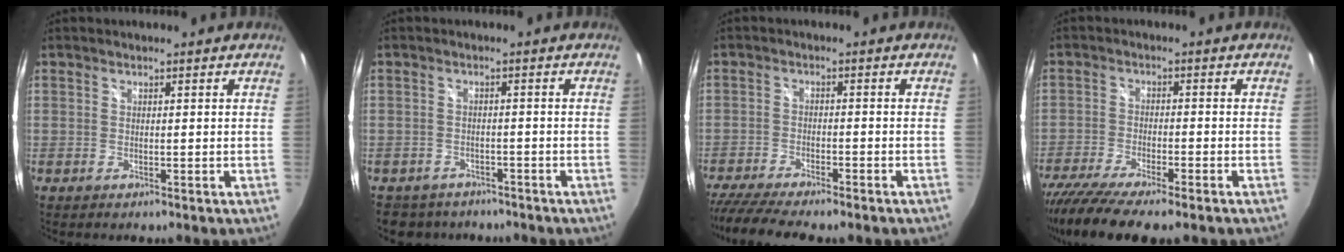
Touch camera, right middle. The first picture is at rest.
{"total": 6.7, "force": [-5.5, 3.6, 1.2], "torque": [-0.035, 0.003, -0.079]}
{"total": 11.6, "force": [-9.9, 1.4, 5.8], "torque": [-0.139, -0.030, -0.165]}
{"total": 11.9, "force": [-9.4, 1.9, 7.1], "torque": [-0.156, -0.048, -0.162]}